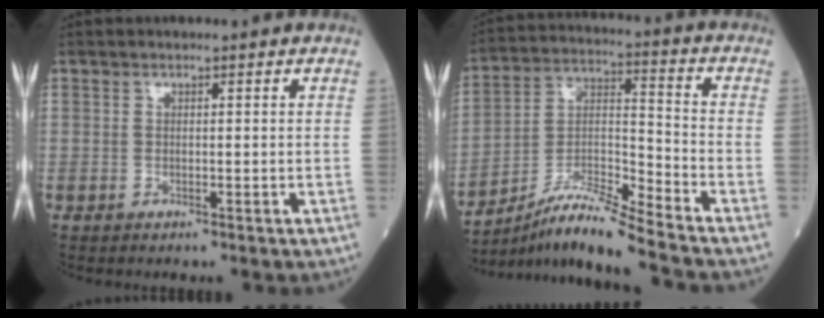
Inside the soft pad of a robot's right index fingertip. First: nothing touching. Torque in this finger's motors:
{"motor_torque": [0.13, -0.43, 0.02, 0.00]}